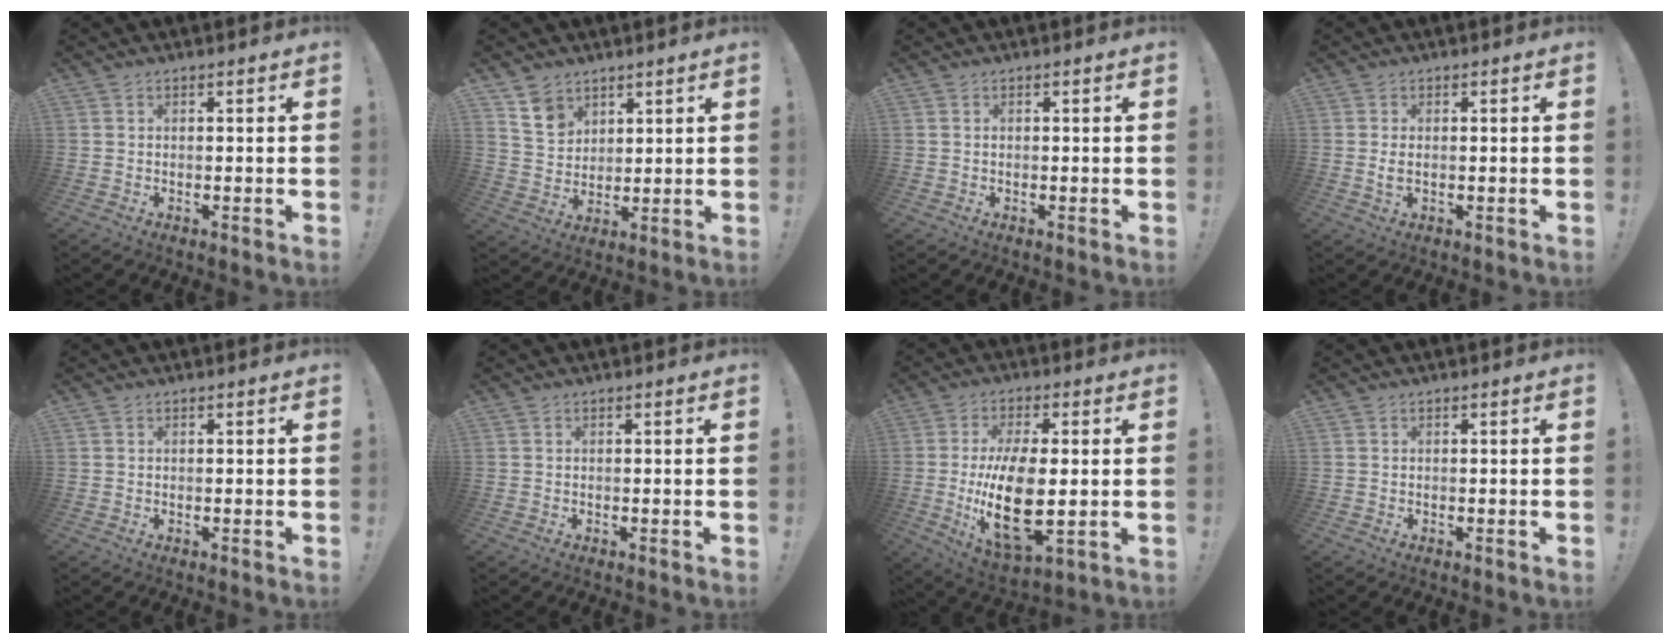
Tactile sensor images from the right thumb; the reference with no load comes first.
{"total": 8.6, "force": [5.7, 6.0, 2.2], "torque": [-0.034, -0.036, 0.113]}
{"total": 0.0}
{"total": 2.3, "force": [0.0, 1.1, 2.0], "torque": [-0.024, -0.001, -0.002]}
{"total": 0.0}
{"total": 0.0}
{"total": 18.3, "force": [-1.4, 8.4, 16.2], "torque": [-0.312, -0.016, -0.018]}
{"total": 0.0}